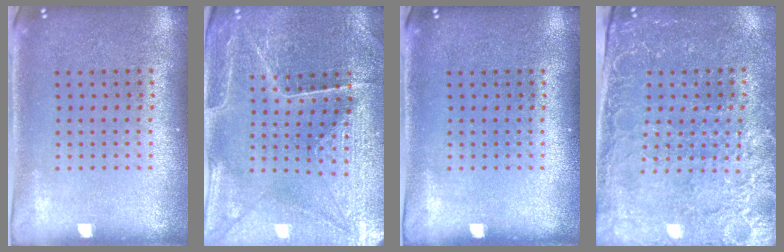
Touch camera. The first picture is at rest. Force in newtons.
{"total": 3.5, "press": 3.5, "slide": 0.2}
{"total": 0.0}
{"total": 2.9, "press": 2.8, "slide": 0.8}